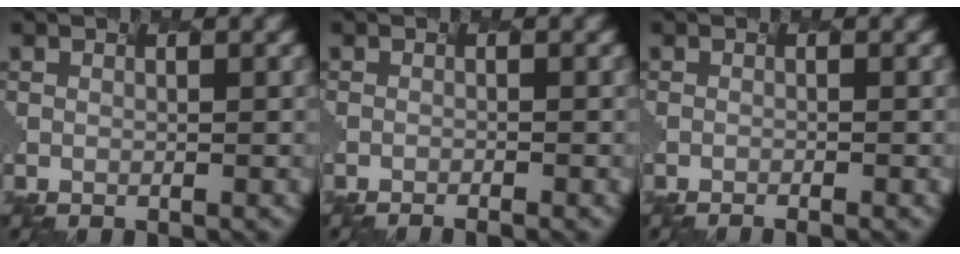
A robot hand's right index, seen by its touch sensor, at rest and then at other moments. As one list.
[{"total": 1.6, "force": [-1.6, -0.3, 0.4], "torque": [-0.004, 0.001, -0.009]}, {"total": 1.3, "force": [-1.2, -0.3, 0.4], "torque": [-0.002, -0.003, -0.004]}]